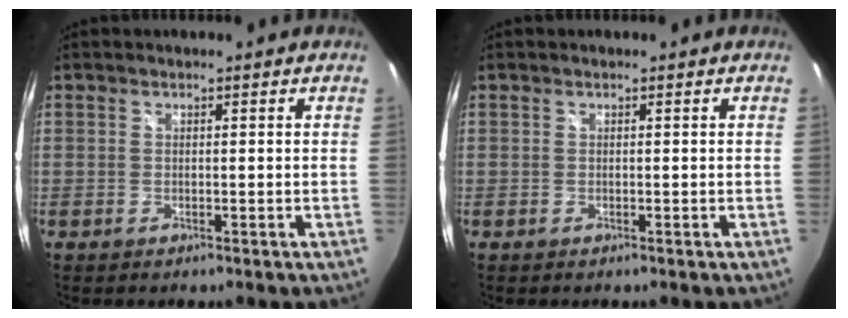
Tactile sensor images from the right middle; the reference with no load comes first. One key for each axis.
{"total": 0.0}